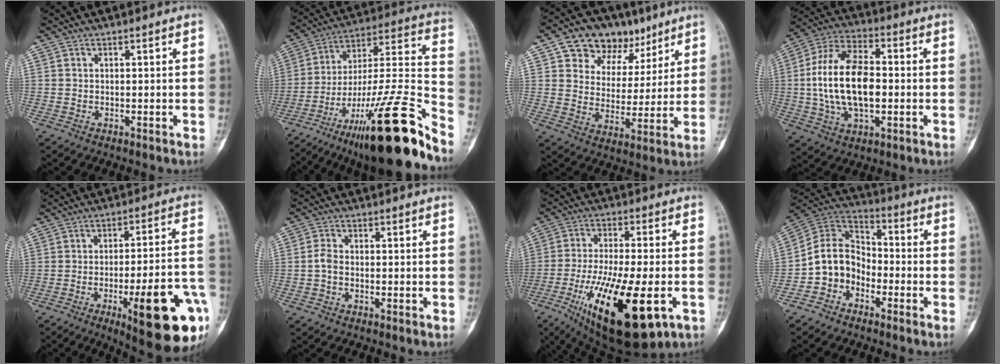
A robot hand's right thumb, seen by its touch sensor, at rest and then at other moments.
{"total": 28.9, "force": [-19.4, 4.1, 21.0], "torque": [-0.277, 0.091, -0.312]}
{"total": 15.3, "force": [9.0, 10.4, 6.7], "torque": [-0.060, -0.018, 0.146]}
{"total": 17.6, "force": [-0.3, 9.8, 14.7], "torque": [-0.277, 0.019, -0.008]}
{"total": 21.3, "force": [-8.3, 4.9, 19.0], "torque": [-0.214, 0.026, -0.103]}
{"total": 2.6, "force": [-0.6, 1.8, 1.8], "torque": [-0.035, 0.007, -0.019]}
{"total": 22.8, "force": [-8.1, 7.8, 19.8], "torque": [-0.360, -0.014, -0.117]}
{"total": 10.5, "force": [-4.0, 8.4, 4.9], "torque": [-0.066, 0.063, -0.090]}